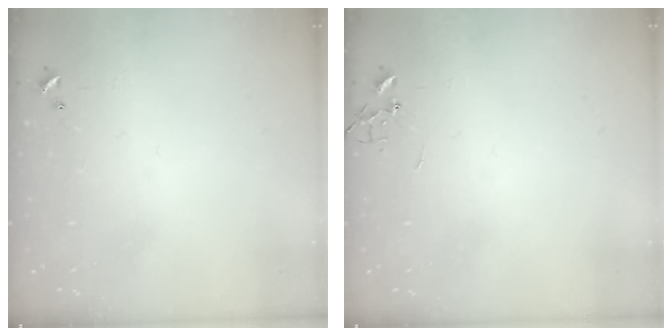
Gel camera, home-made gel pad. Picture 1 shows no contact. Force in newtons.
{"total": 0.0}